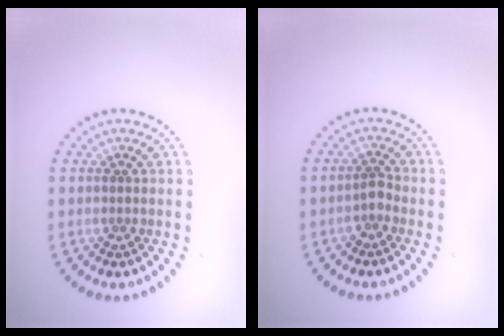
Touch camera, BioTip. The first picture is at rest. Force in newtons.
{"total": 1.3, "press": 1.1, "slide": 0.8}